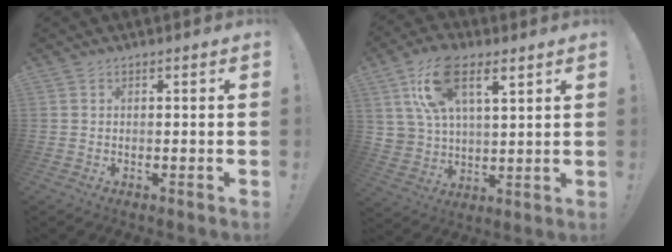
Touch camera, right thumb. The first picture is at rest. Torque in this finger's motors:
{"motor_torque": [-0.77, 1.17, 0.72, 0.80, 0.08]}